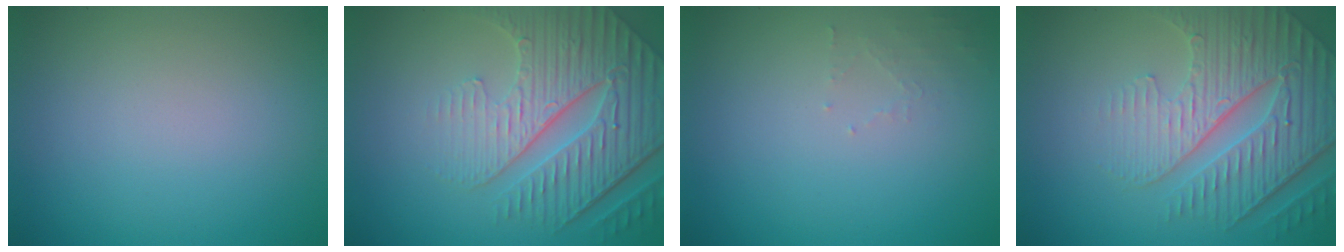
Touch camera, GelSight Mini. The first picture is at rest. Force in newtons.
{"total": 7.4, "press": 5.6, "slide": 4.8}
{"total": 1.0, "press": 1.0, "slide": 0.2}
{"total": 6.5, "press": 5.2, "slide": 3.9}